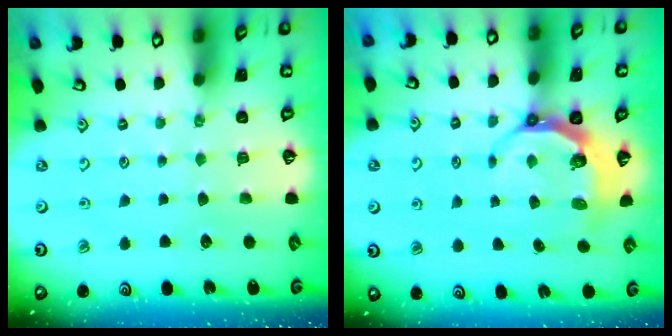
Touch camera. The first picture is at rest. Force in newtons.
{"total": 6.7, "press": 6.0, "slide": 3.2}